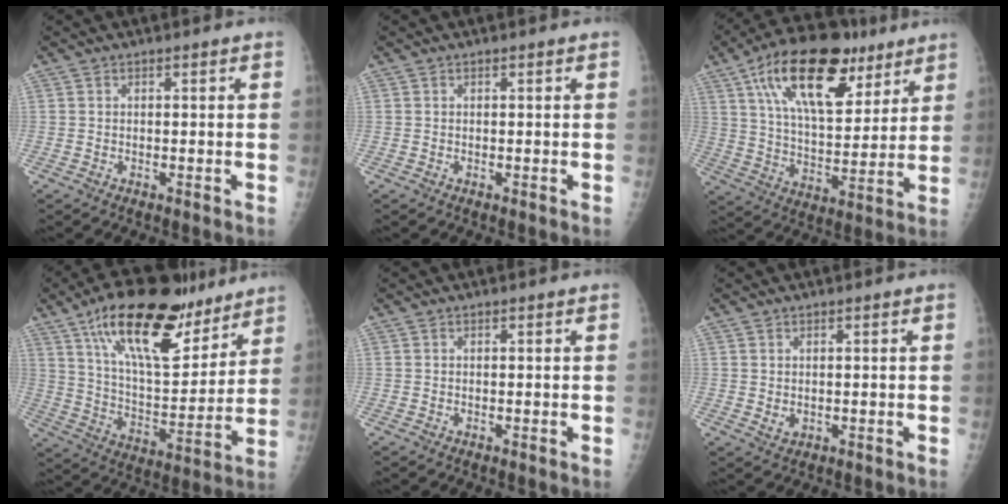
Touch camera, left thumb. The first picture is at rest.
{"total": 0.0}
{"total": 22.8, "force": [12.0, 11.0, 16.0], "torque": [-0.235, -0.026, 0.201]}
{"total": 24.3, "force": [15.7, 9.5, 15.9], "torque": [-0.222, -0.057, 0.263]}
{"total": 0.0}
{"total": 1.7, "force": [0.3, 1.2, 1.1], "torque": [-0.013, -0.005, 0.010]}